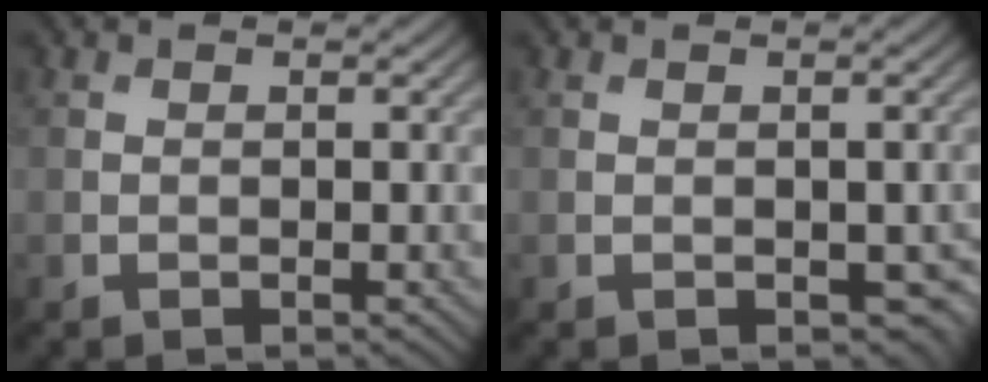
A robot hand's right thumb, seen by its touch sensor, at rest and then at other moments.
{"total": 2.2, "force": [-0.5, 1.4, 1.6], "torque": [-0.024, -0.012, 0.002]}